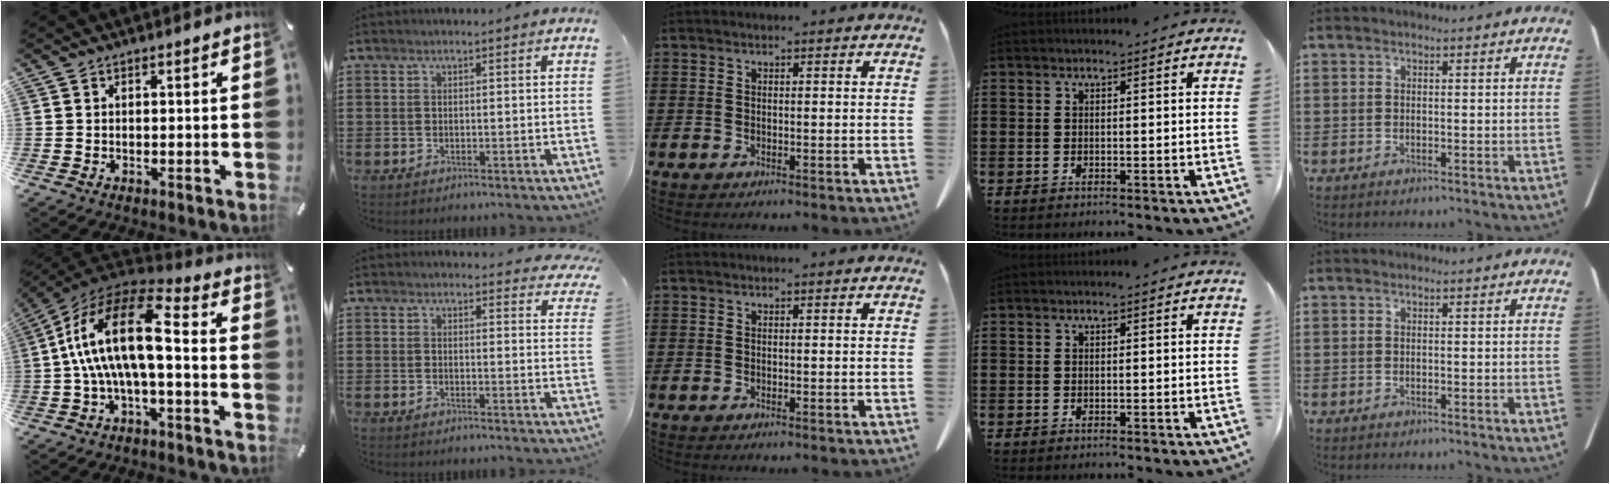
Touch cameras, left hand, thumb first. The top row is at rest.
{"thumb": {"total": 18.5, "force": [0.2, 7.8, 16.8], "torque": [-0.329, 0.007, 0.000]}, "index": {"total": 2.9, "force": [2.8, 0.2, 0.5], "torque": [-0.011, -0.011, 0.051]}}